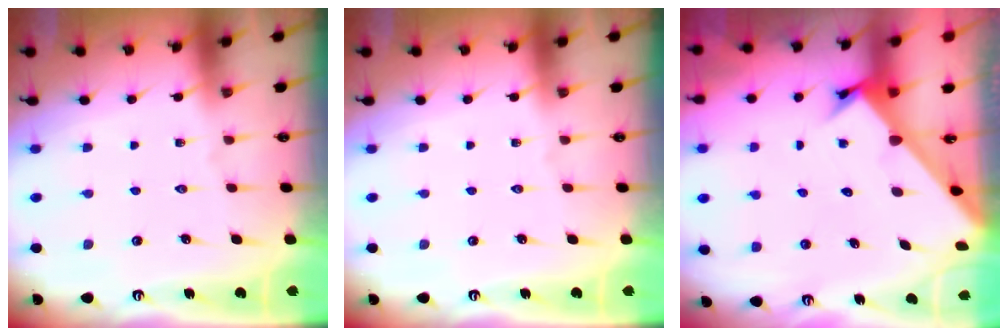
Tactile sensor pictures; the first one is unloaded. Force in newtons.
{"total": 0.0}
{"total": 2.5, "press": 2.5, "slide": 0.2}